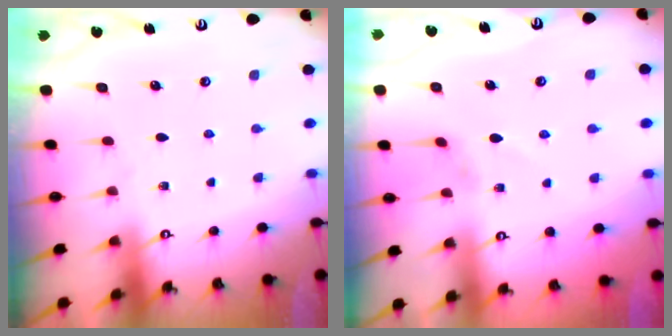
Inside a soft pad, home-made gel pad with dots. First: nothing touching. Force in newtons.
{"total": 2.1, "press": 2.1, "slide": 0.4}